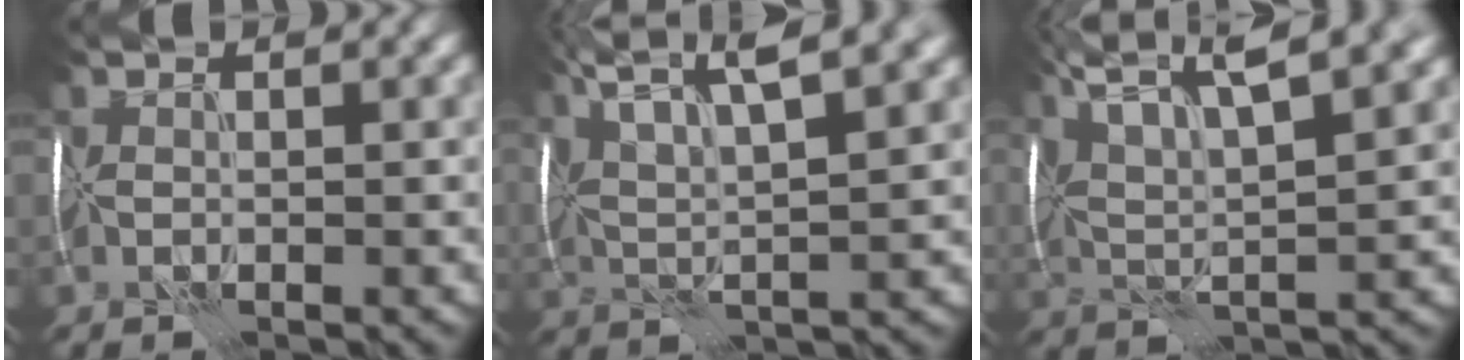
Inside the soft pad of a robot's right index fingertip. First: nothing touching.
{"total": 8.9, "force": [6.1, 1.8, 6.2], "torque": [-0.106, 0.030, 0.082]}
{"total": 10.3, "force": [7.0, 2.3, 7.1], "torque": [-0.123, 0.034, 0.095]}